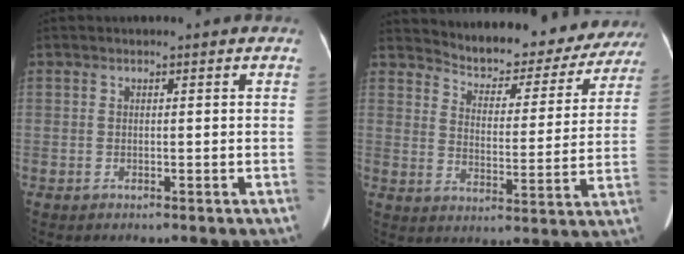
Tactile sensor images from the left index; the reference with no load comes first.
{"total": 17.9, "force": [16.8, 5.1, 3.8], "torque": [-0.036, -0.021, 0.201]}